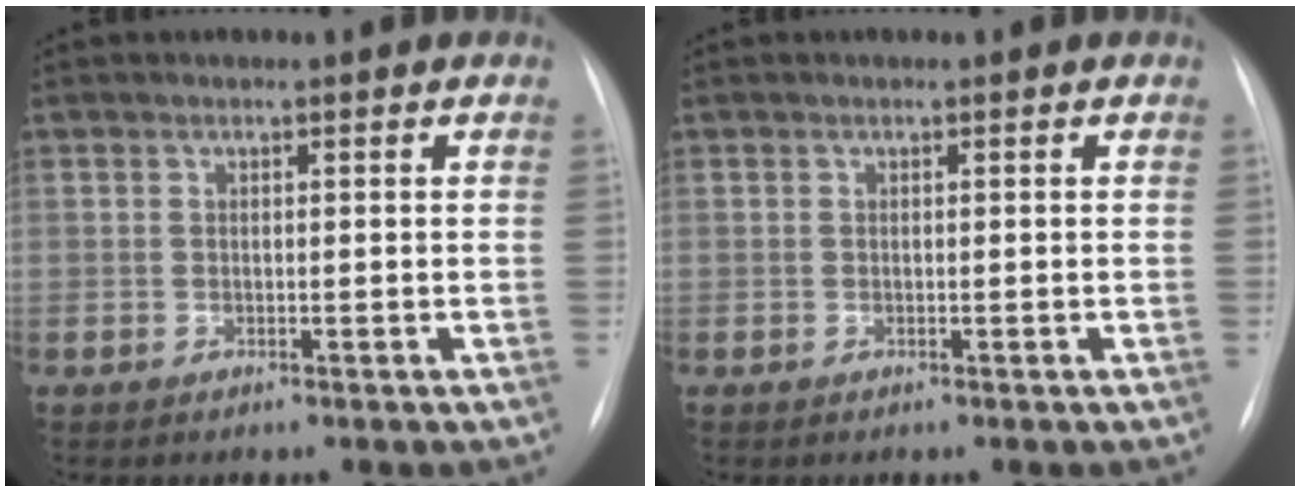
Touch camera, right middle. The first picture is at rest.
{"total": 0.0}